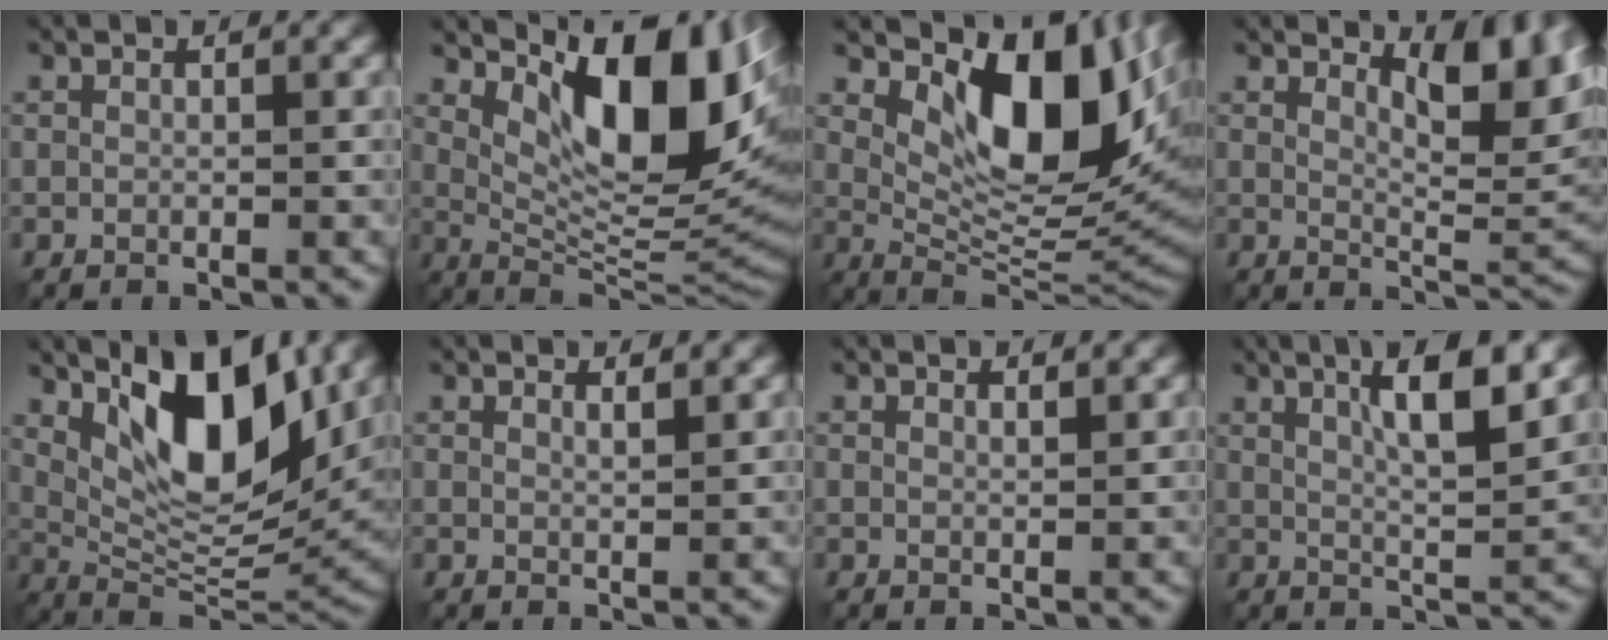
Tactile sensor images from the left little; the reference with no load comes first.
{"total": 12.2, "force": [4.6, 4.8, 10.3], "torque": [-0.147, -0.007, 0.089]}
{"total": 12.0, "force": [3.9, 5.7, 9.8], "torque": [-0.139, -0.011, 0.075]}
{"total": 7.0, "force": [3.7, 2.3, 5.5], "torque": [-0.077, -0.004, 0.060]}
{"total": 10.5, "force": [4.2, 4.1, 8.7], "torque": [-0.142, -0.007, 0.078]}
{"total": 1.4, "force": [1.2, 0.3, 0.7], "torque": [-0.004, 0.002, 0.013]}
{"total": 1.0, "force": [0.9, 0.2, 0.4], "torque": [-0.003, 0.000, 0.012]}
{"total": 6.1, "force": [2.6, 1.1, 5.5], "torque": [-0.085, 0.004, 0.043]}